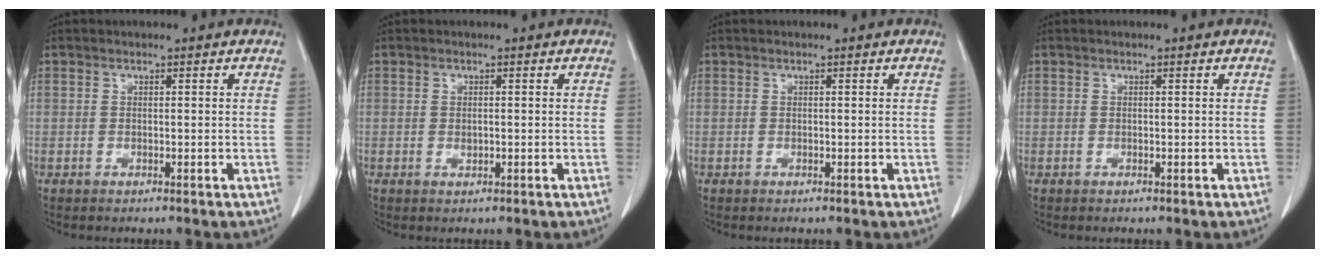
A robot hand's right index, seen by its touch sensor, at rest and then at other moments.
{"total": 0.8, "force": [0.0, 0.4, 0.6], "torque": [-0.012, -0.001, 0.001]}
{"total": 0.0}
{"total": 0.0}